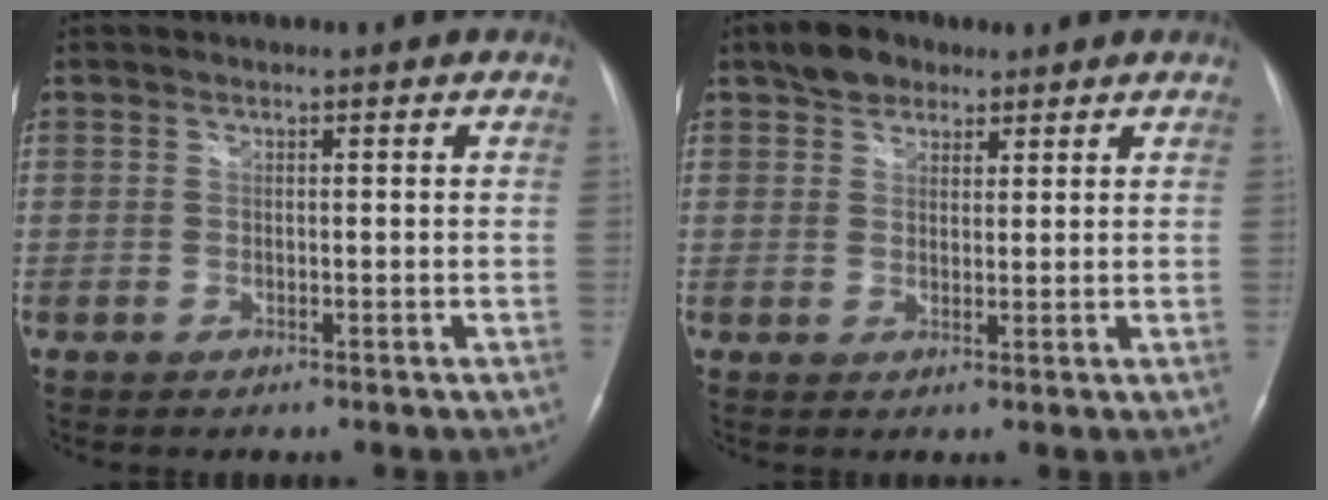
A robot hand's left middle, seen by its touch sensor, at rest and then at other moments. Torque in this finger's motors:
{"motor_torque": [0.32, -0.21, 0.01, 0.03]}